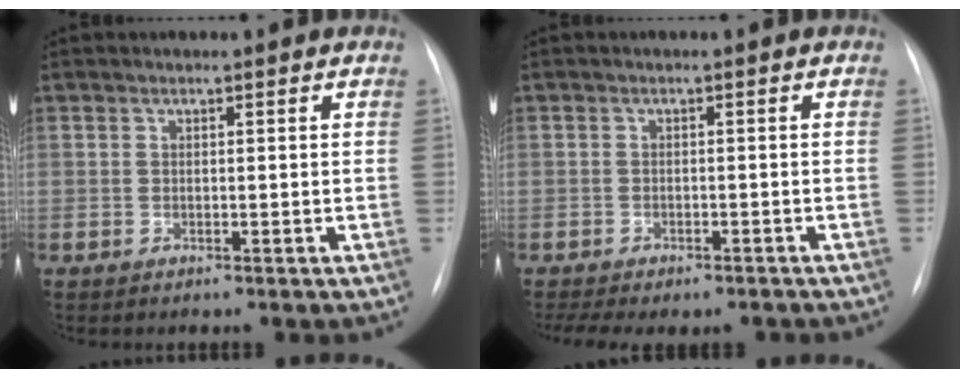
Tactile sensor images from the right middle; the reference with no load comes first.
{"total": 8.0, "force": [-6.4, 3.3, 3.5], "torque": [-0.051, 0.007, -0.084]}